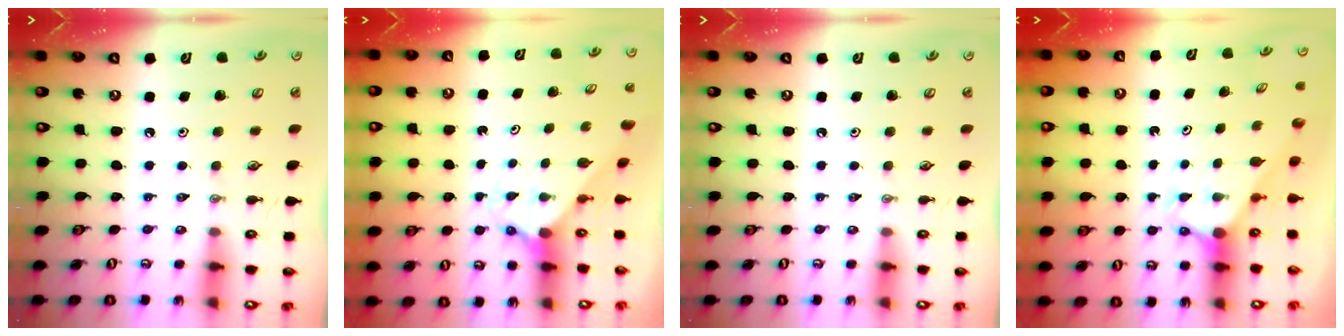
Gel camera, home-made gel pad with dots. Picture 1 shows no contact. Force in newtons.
{"total": 1.7, "press": 1.7, "slide": 0.2}
{"total": 0.0}
{"total": 2.8, "press": 2.8, "slide": 0.0}